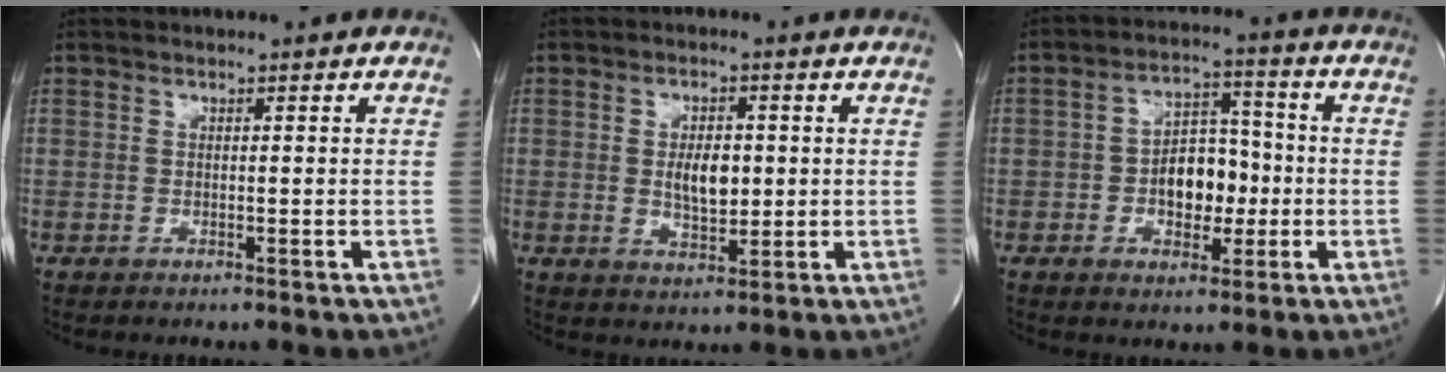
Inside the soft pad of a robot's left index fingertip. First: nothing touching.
{"total": 4.9, "force": [-0.2, 2.4, 4.3], "torque": [-0.077, -0.009, 0.004]}
{"total": 7.7, "force": [-1.9, 4.6, 5.9], "torque": [-0.098, 0.013, -0.030]}